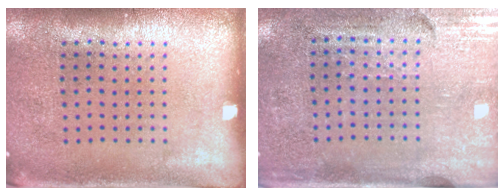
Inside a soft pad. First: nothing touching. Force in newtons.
{"total": 3.5, "press": 3.1, "slide": 1.5}